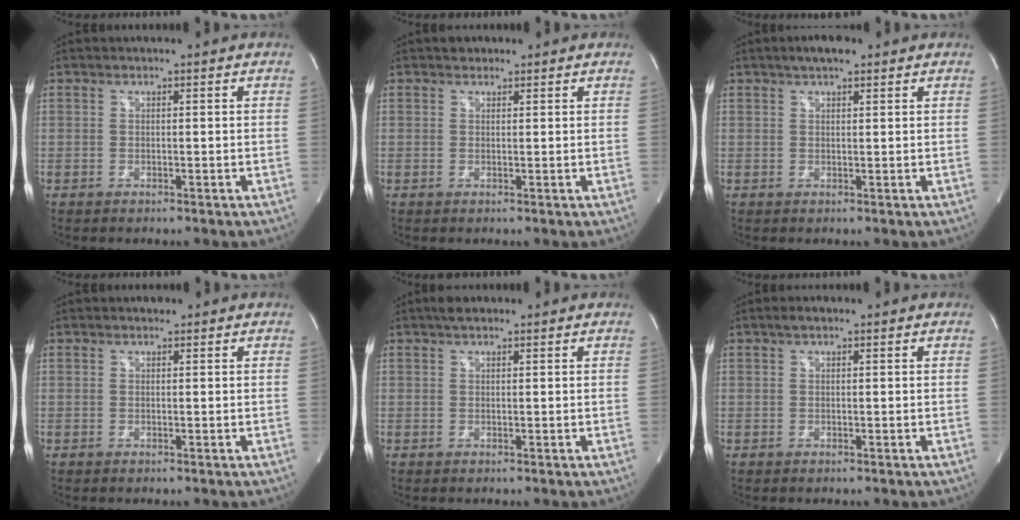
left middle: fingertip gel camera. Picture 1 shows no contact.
{"total": 1.2, "force": [0.9, 0.8, 0.2], "torque": [-0.004, 0.007, 0.012]}
{"total": 3.8, "force": [2.6, 1.2, 2.5], "torque": [-0.047, 0.013, 0.042]}
{"total": 0.5, "force": [0.4, 0.3, 0.1], "torque": [-0.009, 0.002, 0.005]}
{"total": 1.9, "force": [1.4, 0.6, 1.1], "torque": [-0.023, 0.014, 0.023]}
{"total": 1.2, "force": [0.8, 0.5, 0.8], "torque": [-0.016, 0.013, 0.012]}